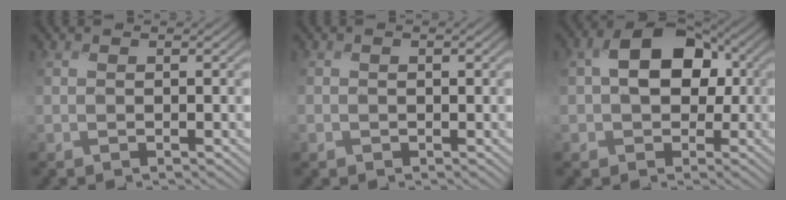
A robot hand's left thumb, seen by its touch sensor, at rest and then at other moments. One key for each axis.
{"total": 0.8, "fx": -0.1, "fy": 0.7, "fz": 0.4, "tx": -0.012, "ty": -0.001, "tz": -0.003}
{"total": 9.8, "fx": 0.6, "fy": 6.9, "fz": 6.8, "tx": -0.128, "ty": 0.006, "tz": 0.006}